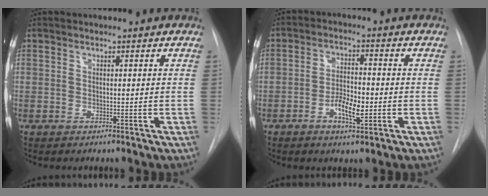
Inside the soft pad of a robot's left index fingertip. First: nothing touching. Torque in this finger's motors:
{"motor_torque": [0.47, -0.03, 0.11, 0.07]}